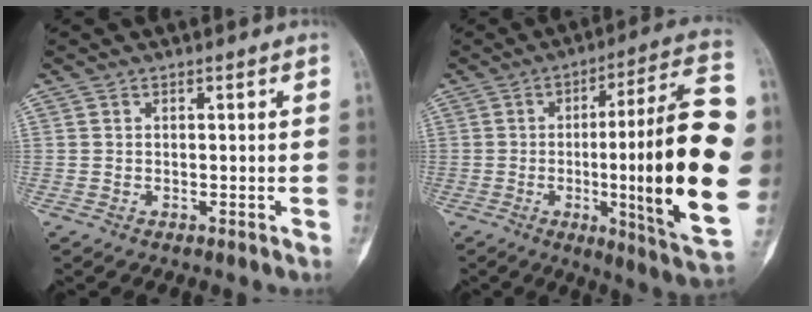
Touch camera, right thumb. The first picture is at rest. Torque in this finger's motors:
{"motor_torque": [0.62, 0.53, 1.89, 0.15, 0.69]}